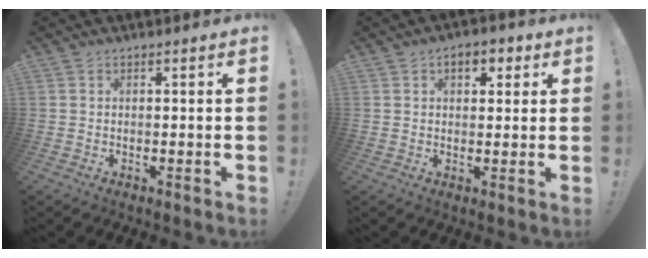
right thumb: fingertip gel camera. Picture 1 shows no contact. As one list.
[{"total": 5.1, "force": [2.0, 3.3, 3.3], "torque": [-0.039, 0.001, 0.031]}]